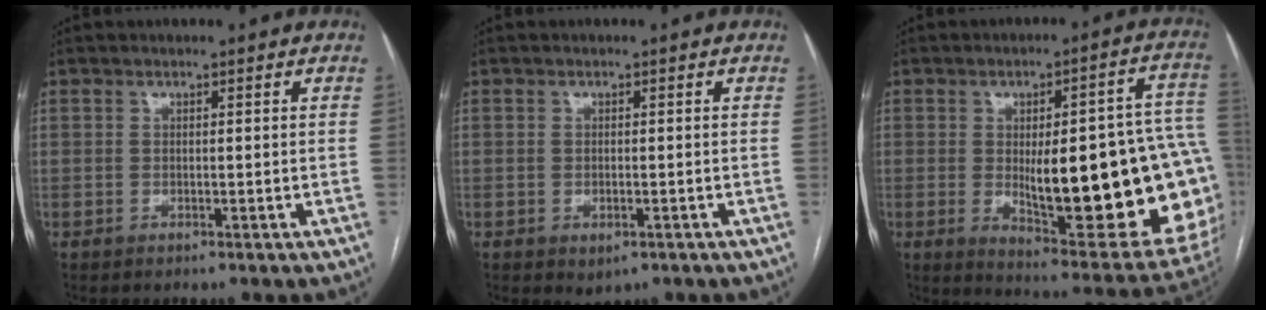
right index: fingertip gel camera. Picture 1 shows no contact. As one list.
[{"total": 2.4, "force": [-1.0, 1.3, 1.8], "torque": [-0.027, -0.004, -0.004]}, {"total": 27.5, "force": [-2.5, 6.5, 26.5], "torque": [-0.257, 0.012, -0.012]}]